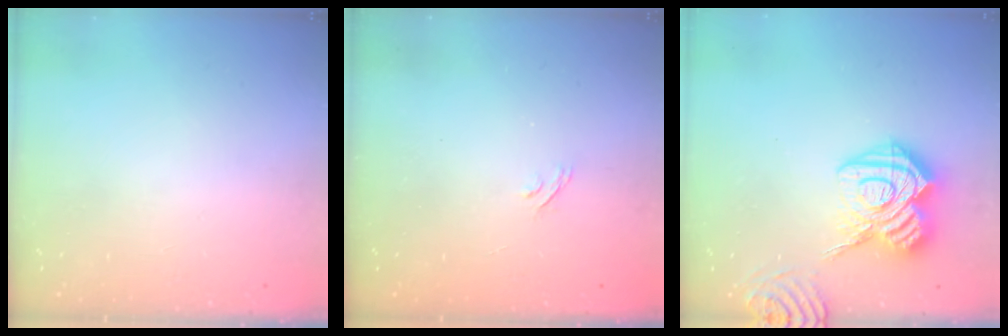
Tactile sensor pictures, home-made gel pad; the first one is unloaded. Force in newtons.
{"total": 2.2, "press": 1.9, "slide": 1.1}
{"total": 18.1, "press": 18.1, "slide": 1.7}